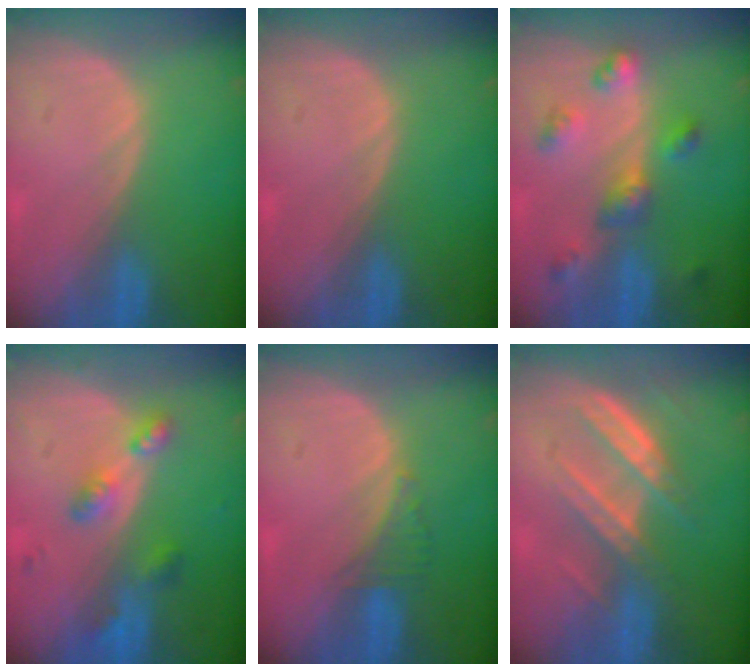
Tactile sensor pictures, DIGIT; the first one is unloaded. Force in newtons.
{"total": 0.0}
{"total": 6.1, "press": 5.9, "slide": 1.7}
{"total": 5.2, "press": 4.8, "slide": 1.8}
{"total": 2.3, "press": 2.2, "slide": 0.7}
{"total": 6.6, "press": 6.4, "slide": 1.7}